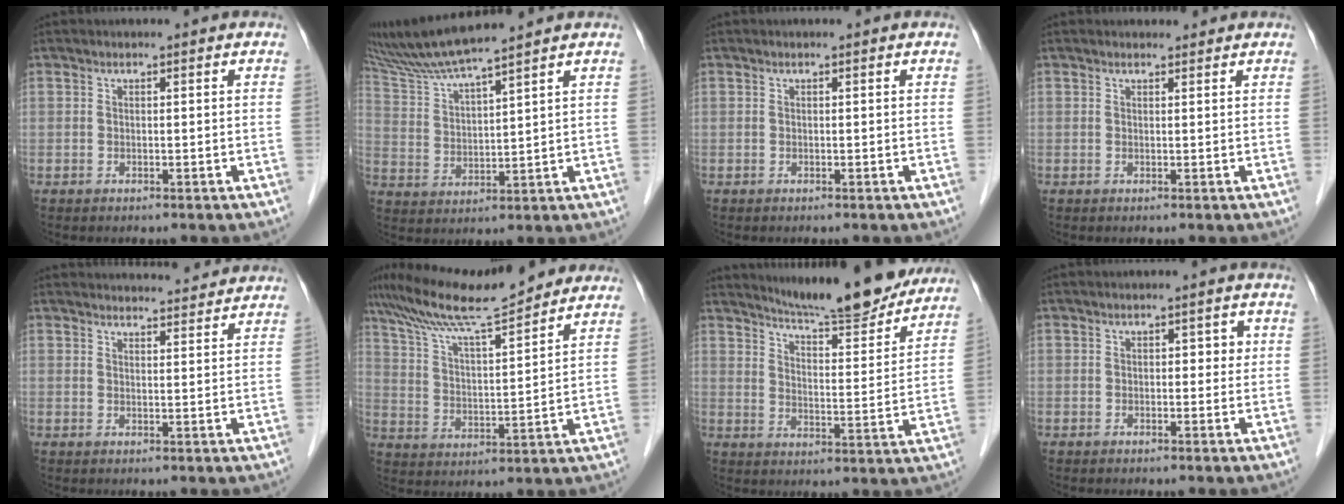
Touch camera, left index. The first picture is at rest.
{"total": 10.1, "force": [9.1, -1.2, 4.4], "torque": [-0.090, 0.015, 0.176]}
{"total": 0.0}
{"total": 1.6, "force": [1.5, 0.5, 0.1], "torque": [-0.006, 0.010, 0.020]}
{"total": 7.7, "force": [7.6, 0.7, 1.1], "torque": [-0.009, 0.012, 0.086]}
{"total": 15.7, "force": [13.4, 1.1, 8.0], "torque": [-0.148, 0.023, 0.225]}
{"total": 14.5, "force": [13.6, 1.0, 5.1], "torque": [-0.076, -0.020, 0.188]}
{"total": 2.4, "force": [0.2, 1.4, 1.9], "torque": [-0.019, 0.014, 0.000]}